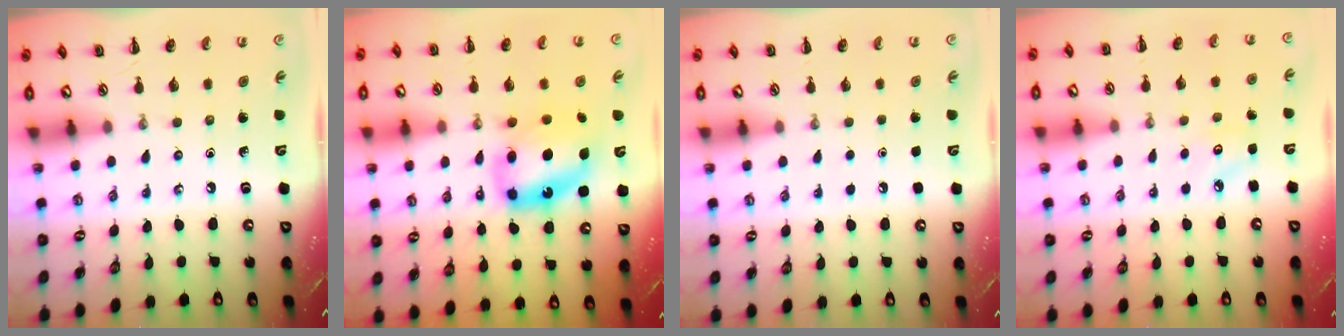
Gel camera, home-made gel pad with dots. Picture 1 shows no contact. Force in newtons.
{"total": 12.2, "press": 11.8, "slide": 3.1}
{"total": 1.8, "press": 1.7, "slide": 0.1}
{"total": 3.5, "press": 3.4, "slide": 0.9}